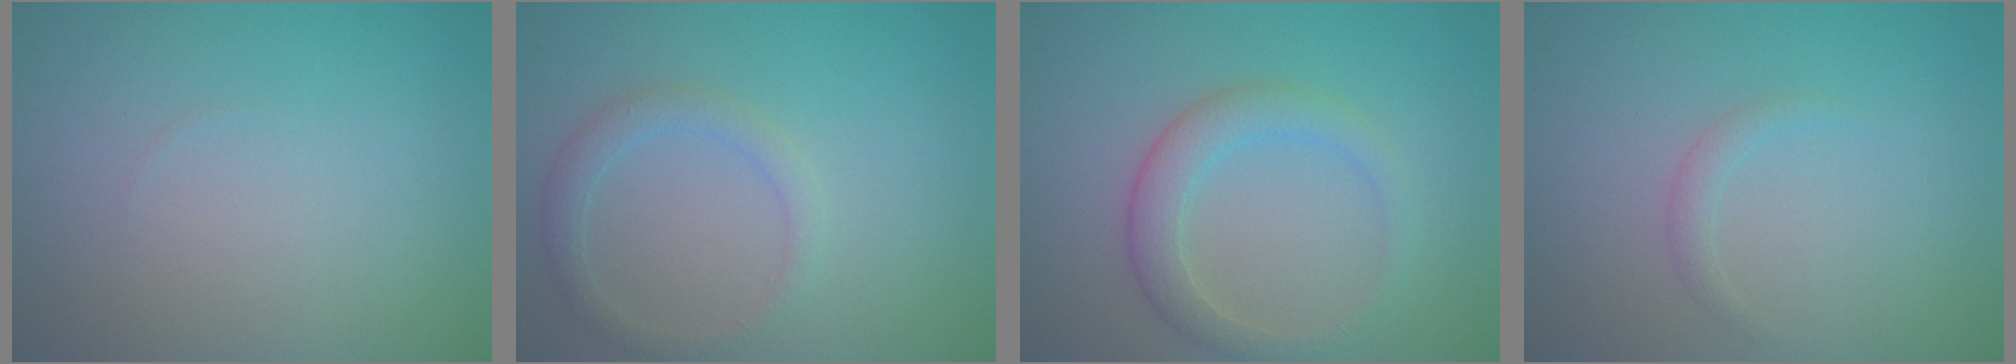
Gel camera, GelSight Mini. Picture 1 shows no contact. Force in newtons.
{"total": 1.8, "press": 1.8, "slide": 0.2}
{"total": 3.0, "press": 3.0, "slide": 0.0}
{"total": 0.9, "press": 0.9, "slide": 0.0}